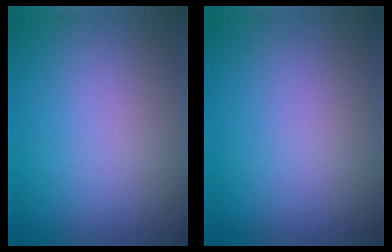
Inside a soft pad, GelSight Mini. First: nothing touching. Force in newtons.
{"total": 0.0}